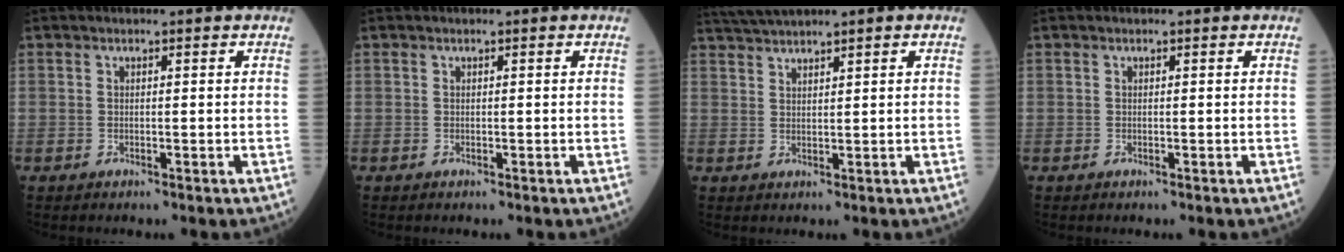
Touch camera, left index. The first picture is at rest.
{"total": 0.0}
{"total": 3.9, "force": [3.3, -0.4, 1.9], "torque": [-0.052, 0.022, 0.073]}
{"total": 0.0}